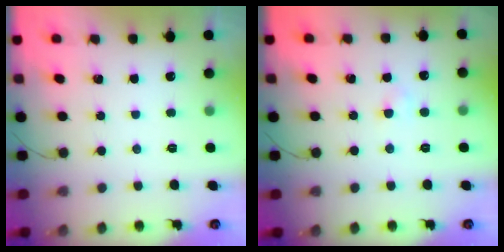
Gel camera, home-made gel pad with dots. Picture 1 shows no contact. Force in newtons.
{"total": 1.9, "press": 1.7, "slide": 0.8}